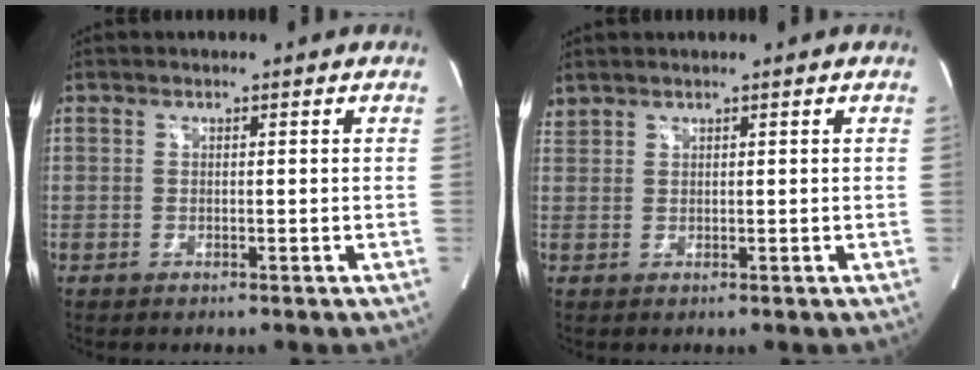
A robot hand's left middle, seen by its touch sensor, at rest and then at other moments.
{"total": 1.4, "force": [1.3, 0.2, 0.1], "torque": [-0.012, 0.016, 0.032]}